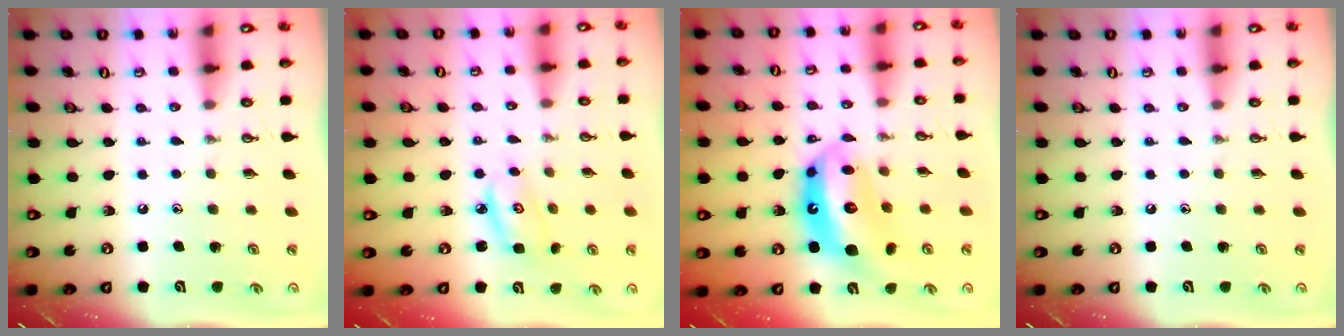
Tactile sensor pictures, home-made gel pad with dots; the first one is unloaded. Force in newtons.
{"total": 4.7, "press": 4.7, "slide": 0.3}
{"total": 14.8, "press": 14.7, "slide": 1.8}
{"total": 0.0}